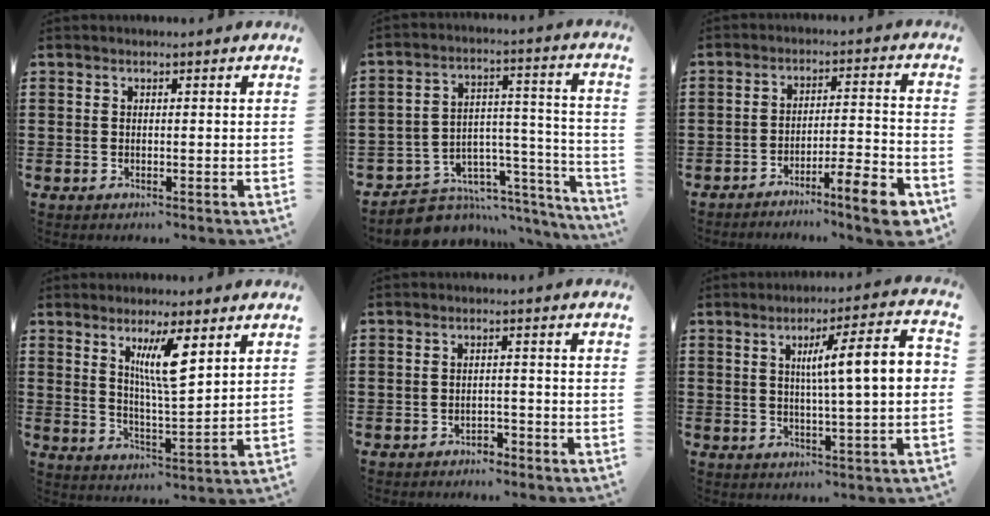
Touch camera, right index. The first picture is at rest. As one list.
[{"total": 6.4, "force": [-5.1, 3.7, 1.1], "torque": [-0.025, 0.004, -0.090]}, {"total": 8.0, "force": [-6.5, 0.5, 4.7], "torque": [-0.069, 0.006, -0.118]}, {"total": 7.4, "force": [3.6, 1.3, 6.4], "torque": [-0.117, -0.004, 0.056]}, {"total": 1.9, "force": [-1.8, 0.5, 0.2], "torque": [-0.011, 0.001, -0.039]}, {"total": 9.0, "force": [1.1, 0.5, 8.9], "torque": [-0.150, -0.005, 0.006]}]